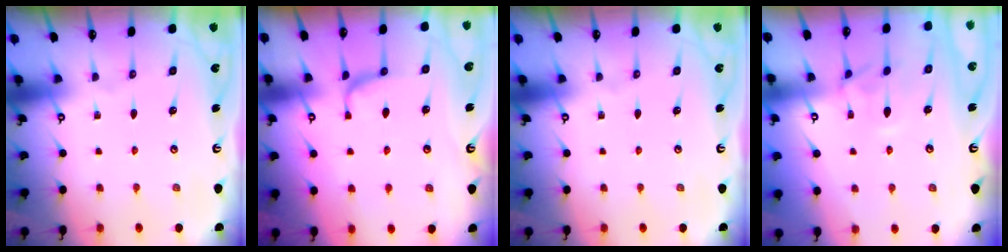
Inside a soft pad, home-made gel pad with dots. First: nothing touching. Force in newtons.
{"total": 0.9, "press": 0.2, "slide": 0.9}
{"total": 0.0}
{"total": 0.9, "press": 0.3, "slide": 0.9}